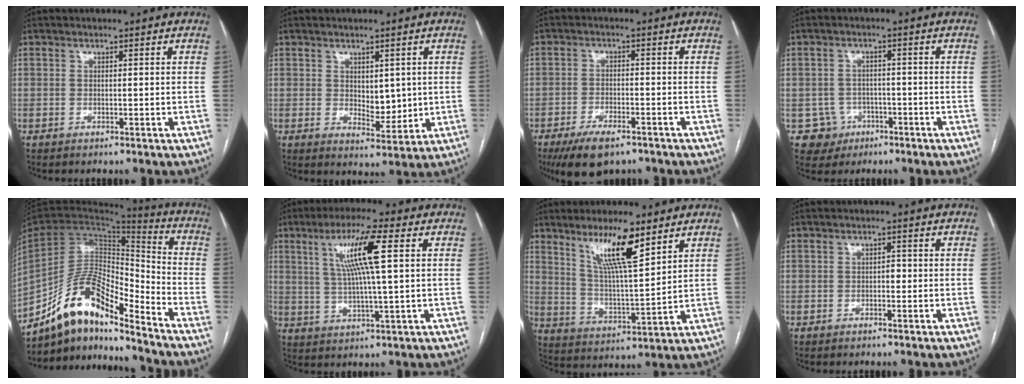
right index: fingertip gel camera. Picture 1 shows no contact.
{"total": 5.1, "force": [0.6, 2.7, 4.2], "torque": [-0.061, -0.006, 0.019]}
{"total": 7.9, "force": [-5.7, 2.8, 4.6], "torque": [-0.083, -0.010, -0.095]}
{"total": 4.8, "force": [-1.9, 4.4, -0.2], "torque": [0.011, 0.015, -0.024]}
{"total": 14.3, "force": [-11.2, 3.7, 8.1], "torque": [-0.154, 0.040, -0.204]}
{"total": 10.2, "force": [3.2, 0.0, 9.7], "torque": [-0.180, 0.010, 0.058]}
{"total": 11.0, "force": [7.0, 1.3, 8.4], "torque": [-0.153, -0.005, 0.130]}
{"total": 1.3, "force": [-0.4, 0.8, 1.0], "torque": [-0.011, 0.005, -0.008]}